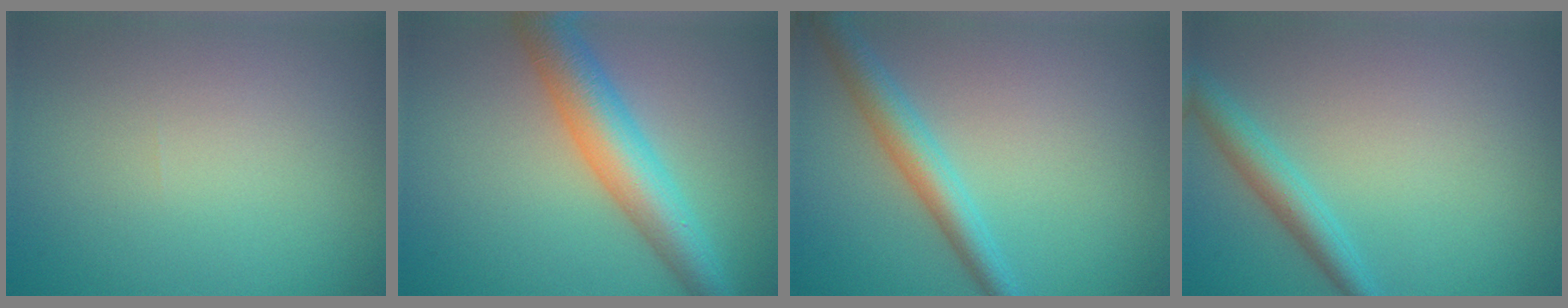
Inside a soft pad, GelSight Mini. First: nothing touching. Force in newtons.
{"total": 6.4, "press": 6.4, "slide": 0.1}
{"total": 3.8, "press": 3.8, "slide": 0.1}
{"total": 2.6, "press": 2.6, "slide": 0.2}